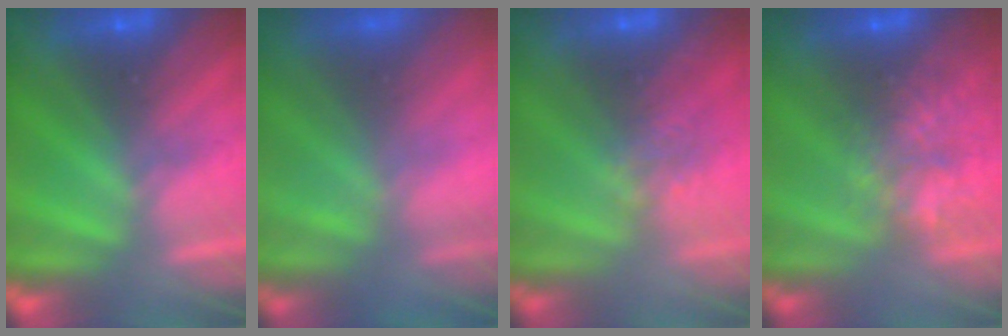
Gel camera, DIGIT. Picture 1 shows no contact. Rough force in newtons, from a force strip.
{"total": 6.1}
{"total": 2.8}
{"total": 8.2}